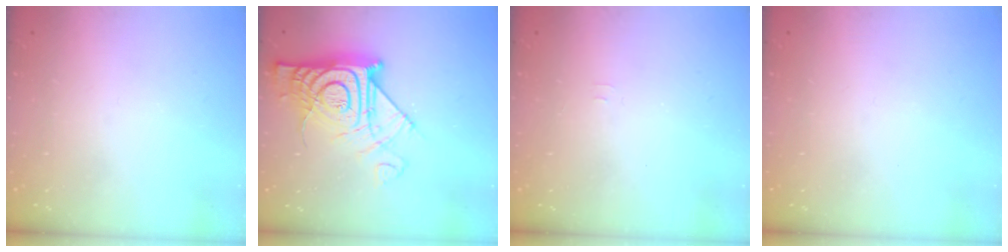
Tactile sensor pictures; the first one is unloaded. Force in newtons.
{"total": 15.9, "press": 15.7, "slide": 1.9}
{"total": 3.4, "press": 3.3, "slide": 0.4}
{"total": 0.0}